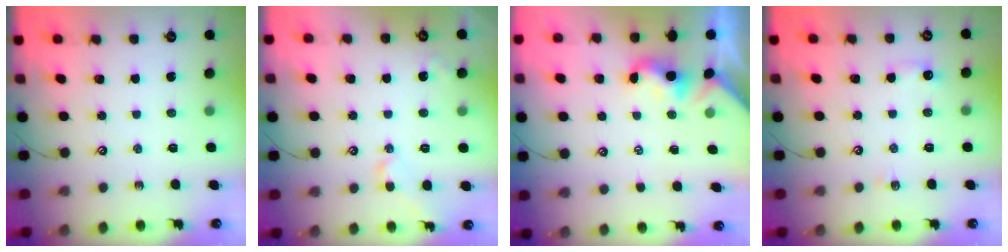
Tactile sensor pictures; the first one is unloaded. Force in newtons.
{"total": 1.9, "press": 1.8, "slide": 0.7}
{"total": 2.0, "press": 2.0, "slide": 0.5}
{"total": 3.2, "press": 3.1, "slide": 0.5}